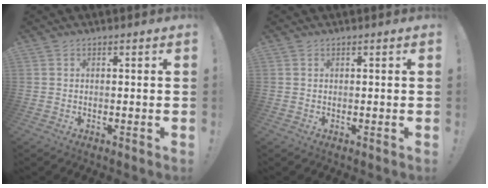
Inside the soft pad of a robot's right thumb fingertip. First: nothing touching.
{"total": 0.0}